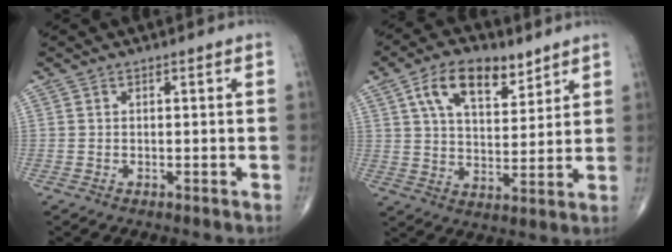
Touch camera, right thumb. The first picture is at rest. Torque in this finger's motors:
{"motor_torque": [-0.89, 1.64, 0.11, -0.01, 0.05]}